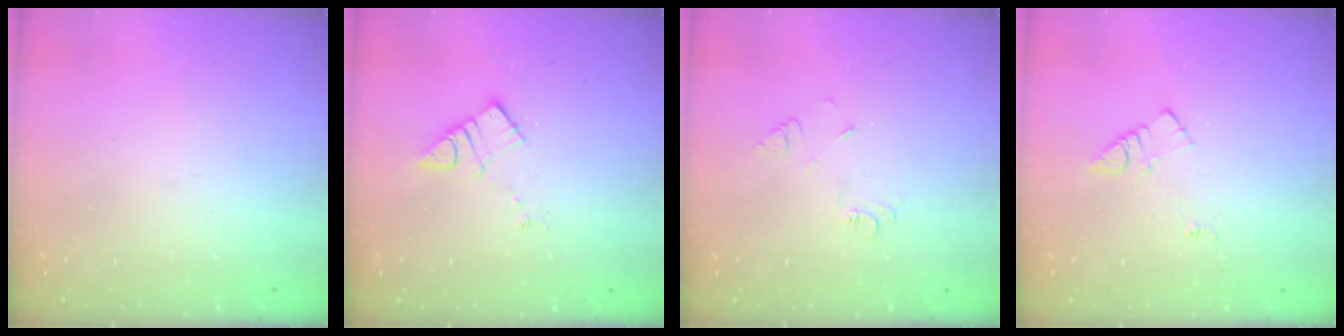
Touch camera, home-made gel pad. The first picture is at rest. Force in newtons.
{"total": 5.8, "press": 5.8, "slide": 0.0}
{"total": 4.9, "press": 4.8, "slide": 0.7}
{"total": 7.2, "press": 7.2, "slide": 0.6}